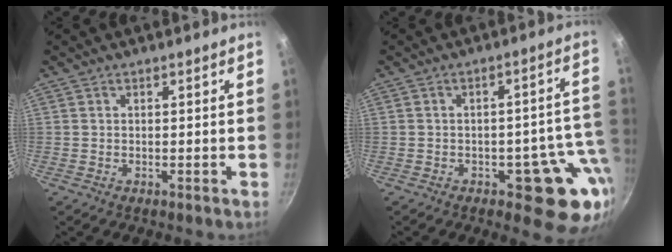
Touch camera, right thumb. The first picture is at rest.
{"total": 11.8, "force": [-4.0, 6.4, 9.1], "torque": [-0.031, 0.032, -0.043]}